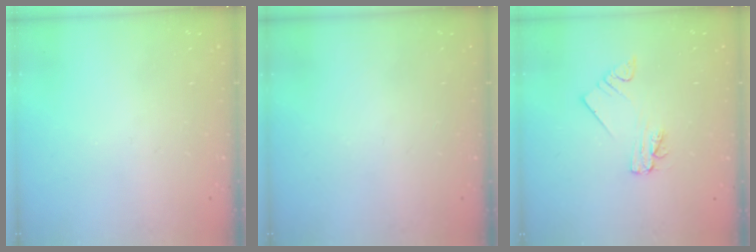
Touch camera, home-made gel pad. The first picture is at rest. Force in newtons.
{"total": 0.0}
{"total": 1.9, "press": 1.9, "slide": 0.2}